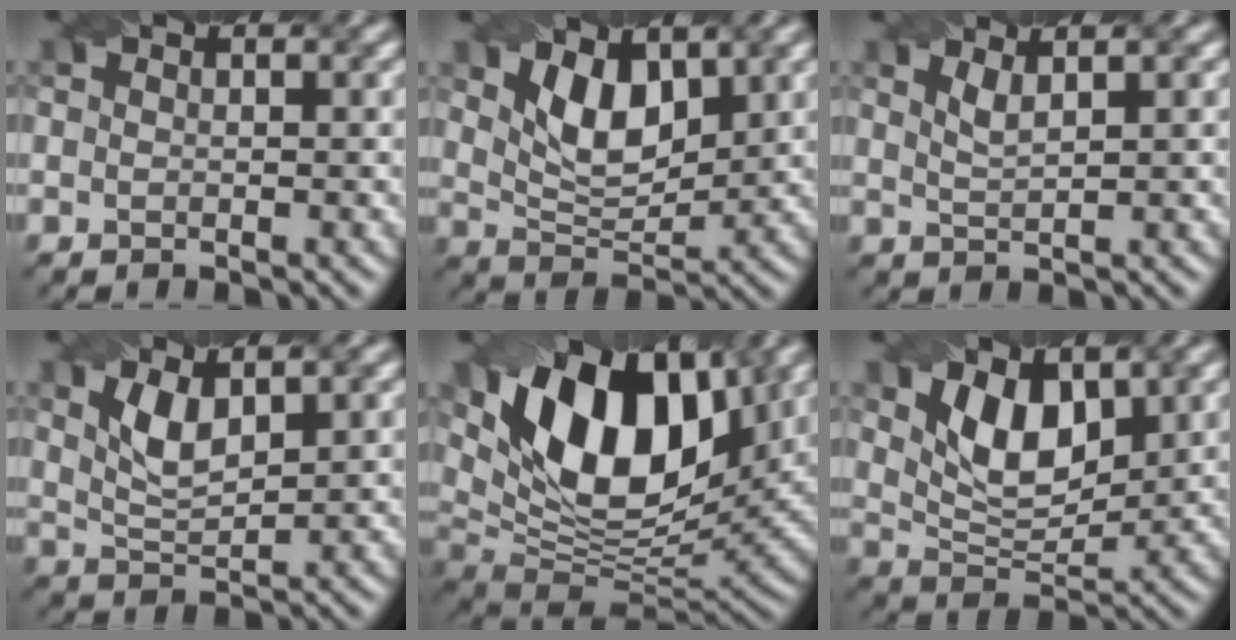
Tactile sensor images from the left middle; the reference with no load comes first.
{"total": 5.0, "force": [2.3, 2.7, 3.5], "torque": [-0.076, -0.008, 0.040]}
{"total": 1.6, "force": [1.1, 0.4, 1.1], "torque": [-0.020, 0.000, 0.021]}
{"total": 3.2, "force": [1.6, 1.3, 2.5], "torque": [-0.056, -0.004, 0.036]}
{"total": 15.4, "force": [6.1, 8.1, 11.6], "torque": [-0.194, 0.014, 0.095]}
{"total": 5.6, "force": [2.4, 3.1, 4.0], "torque": [-0.081, -0.008, 0.043]}